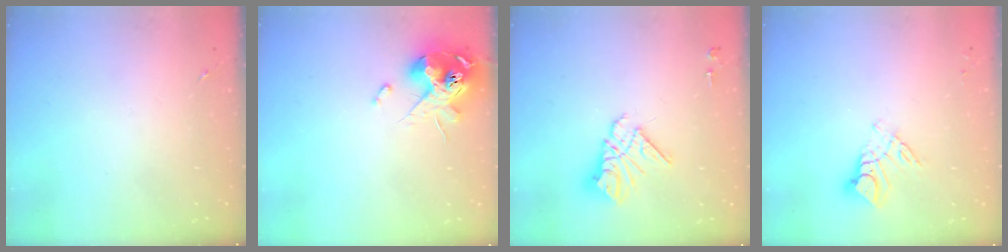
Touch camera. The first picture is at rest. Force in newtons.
{"total": 14.1, "press": 14.0, "slide": 1.7}
{"total": 12.7, "press": 12.6, "slide": 1.1}
{"total": 9.2, "press": 9.1, "slide": 0.8}